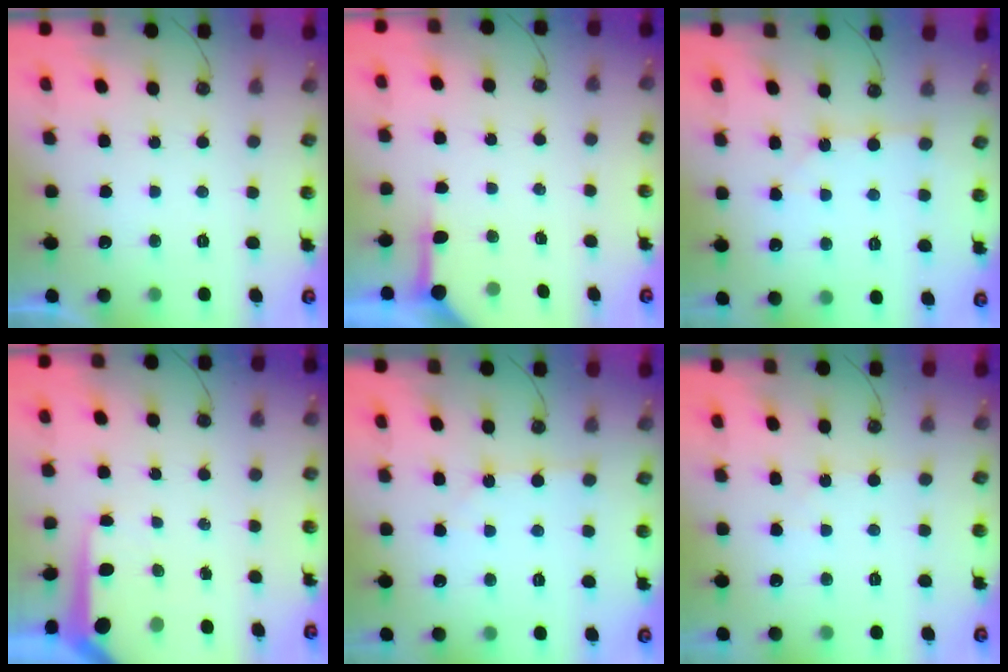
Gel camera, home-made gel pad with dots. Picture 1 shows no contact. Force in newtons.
{"total": 3.9, "press": 3.9, "slide": 0.5}
{"total": 1.8, "press": 1.8, "slide": 0.3}
{"total": 6.9, "press": 6.8, "slide": 0.9}
{"total": 1.3, "press": 1.2, "slide": 0.2}
{"total": 2.1, "press": 2.0, "slide": 0.3}